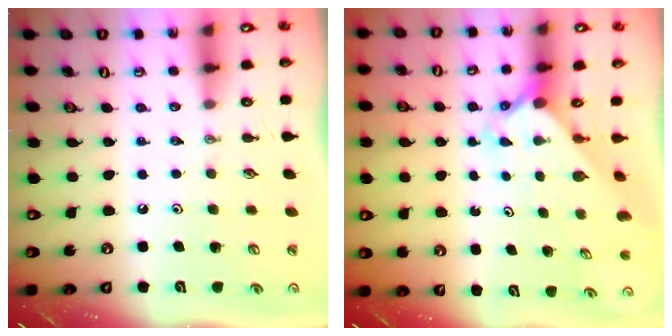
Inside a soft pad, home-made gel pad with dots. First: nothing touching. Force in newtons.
{"total": 2.3, "press": 2.3, "slide": 0.2}